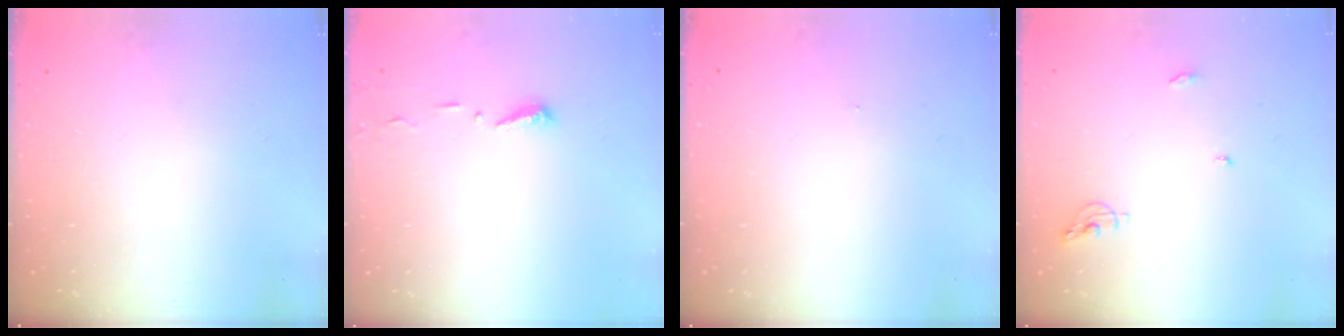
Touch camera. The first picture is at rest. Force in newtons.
{"total": 4.7, "press": 4.7, "slide": 0.5}
{"total": 5.3, "press": 0.3, "slide": 5.2}
{"total": 5.4, "press": 5.4, "slide": 0.4}